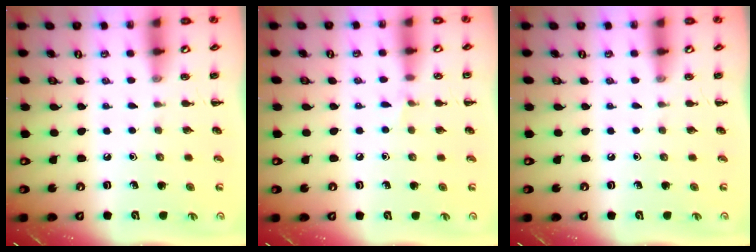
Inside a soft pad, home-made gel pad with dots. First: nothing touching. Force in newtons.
{"total": 3.5, "press": 3.3, "slide": 1.0}
{"total": 0.0}